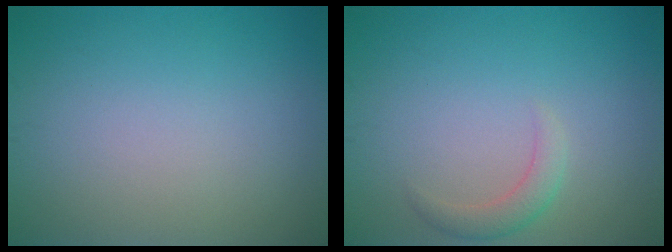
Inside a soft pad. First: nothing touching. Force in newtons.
{"total": 1.7, "press": 1.7, "slide": 0.3}